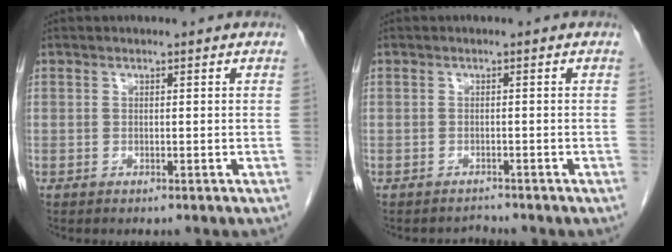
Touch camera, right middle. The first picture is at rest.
{"total": 1.1, "force": [-1.0, 0.0, -0.5], "torque": [0.008, -0.008, -0.014]}